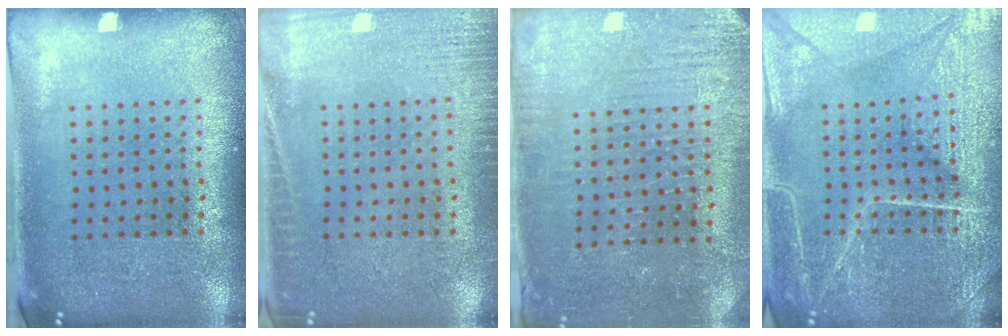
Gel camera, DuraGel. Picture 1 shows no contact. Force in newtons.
{"total": 2.9, "press": 2.9, "slide": 0.4}
{"total": 3.0, "press": 2.9, "slide": 0.6}
{"total": 4.6, "press": 4.6, "slide": 0.5}